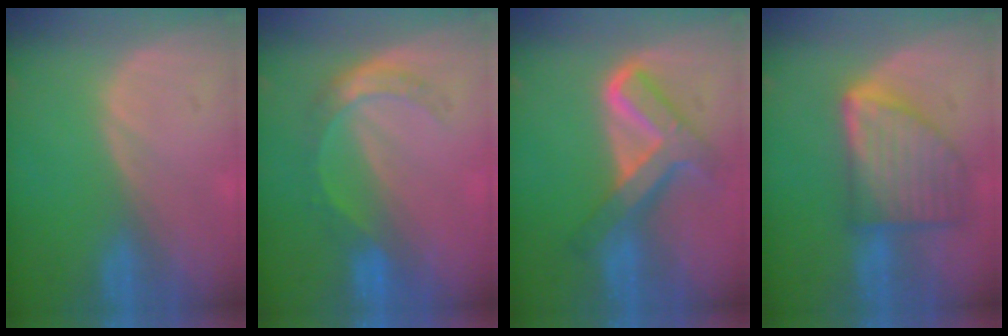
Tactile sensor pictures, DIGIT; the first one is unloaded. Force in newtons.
{"total": 5.4, "press": 4.7, "slide": 2.6}
{"total": 8.0, "press": 8.0, "slide": 0.6}
{"total": 9.4, "press": 9.3, "slide": 0.6}